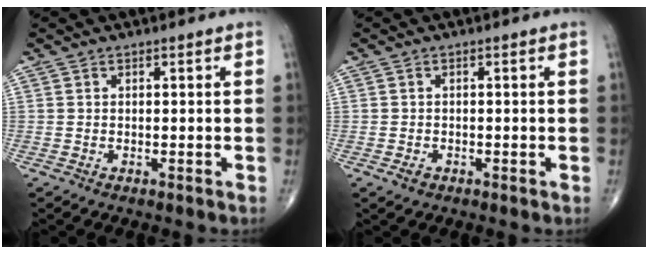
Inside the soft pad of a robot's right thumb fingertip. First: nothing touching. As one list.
[{"total": 1.5, "force": [-0.8, 1.0, 0.7], "torque": [-0.010, 0.002, -0.013]}]